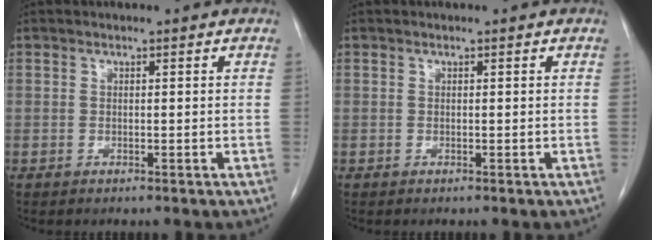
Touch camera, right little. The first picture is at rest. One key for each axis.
{"total": 0.0}